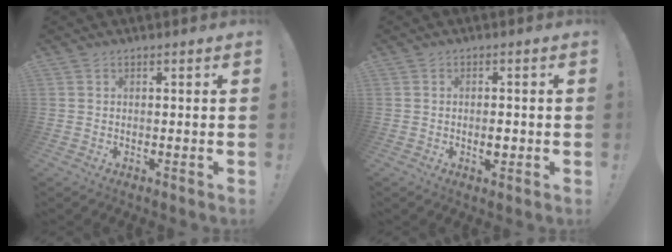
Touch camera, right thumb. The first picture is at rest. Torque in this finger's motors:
{"motor_torque": [0.47, 0.24, 0.20, -0.16, 0.00]}